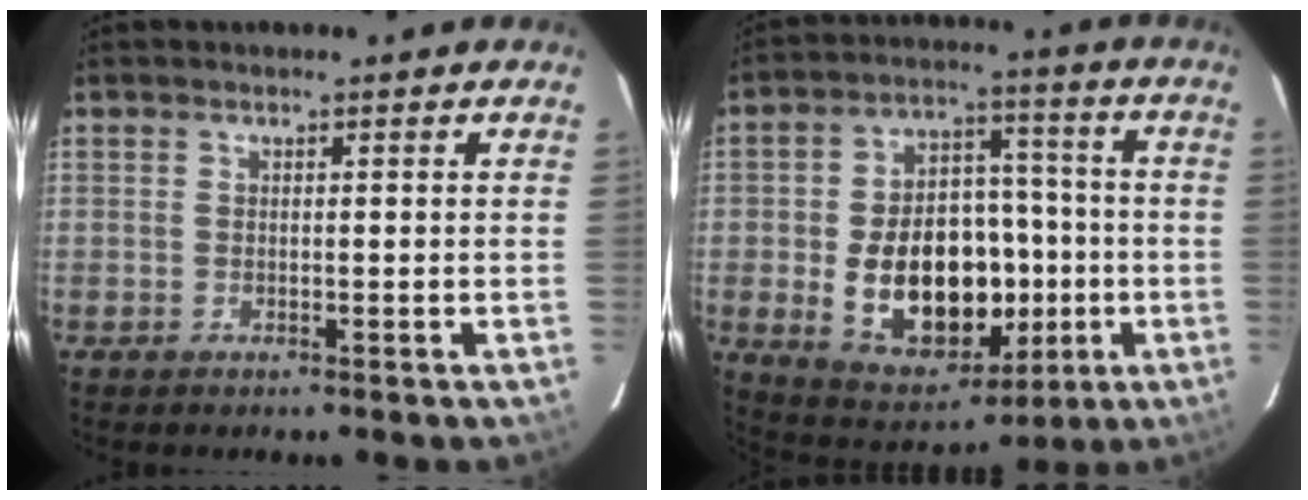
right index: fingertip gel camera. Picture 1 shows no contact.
{"total": 20.2, "force": [-3.7, 13.3, 14.7], "torque": [-0.287, 0.021, -0.032]}